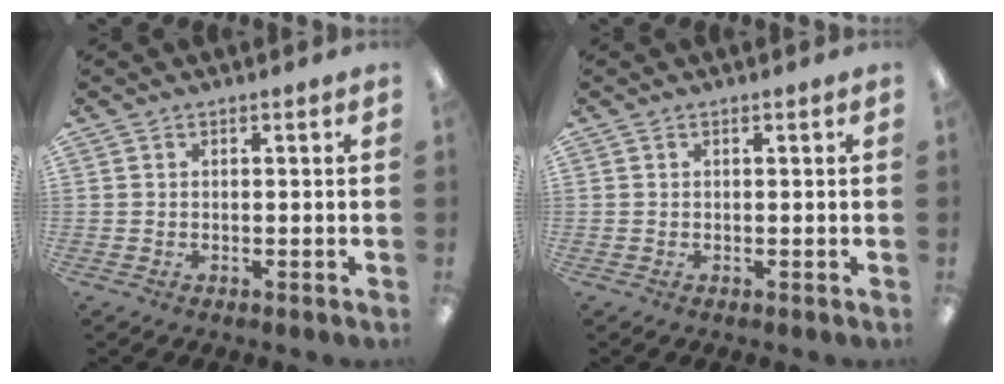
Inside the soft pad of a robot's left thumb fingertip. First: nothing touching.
{"total": 0.0}